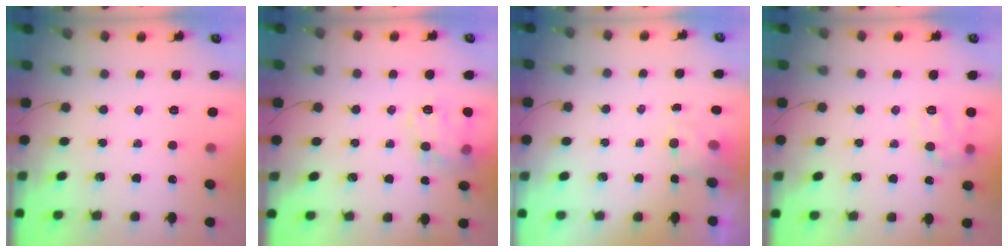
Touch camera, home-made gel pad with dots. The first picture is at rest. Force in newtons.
{"total": 12.7, "press": 12.7, "slide": 0.5}
{"total": 3.8, "press": 3.7, "slide": 1.1}
{"total": 10.0, "press": 10.0, "slide": 0.2}